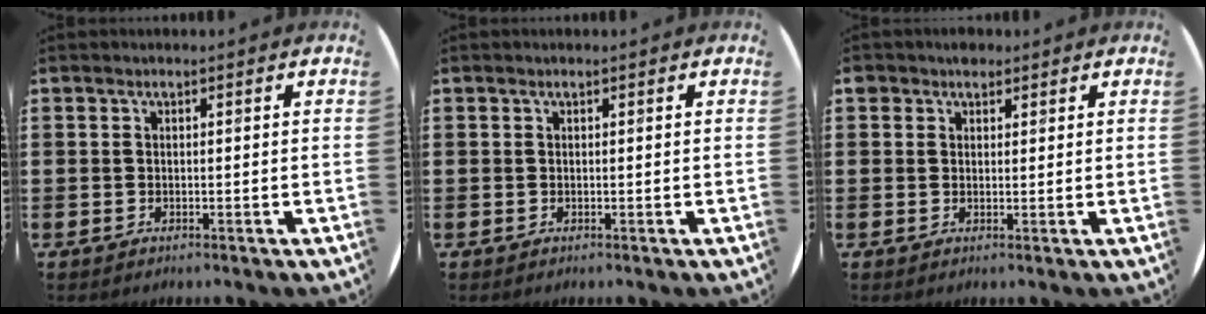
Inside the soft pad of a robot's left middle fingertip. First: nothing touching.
{"total": 0.0}
{"total": 1.9, "force": [1.5, 1.2, 0.2], "torque": [0.011, 0.001, 0.026]}